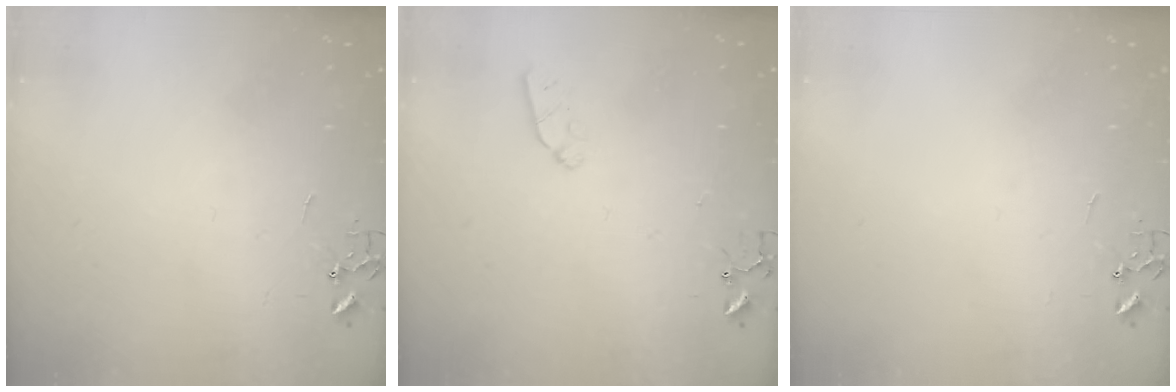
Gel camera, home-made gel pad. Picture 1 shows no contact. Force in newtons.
{"total": 5.2, "press": 5.1, "slide": 0.7}
{"total": 0.0}